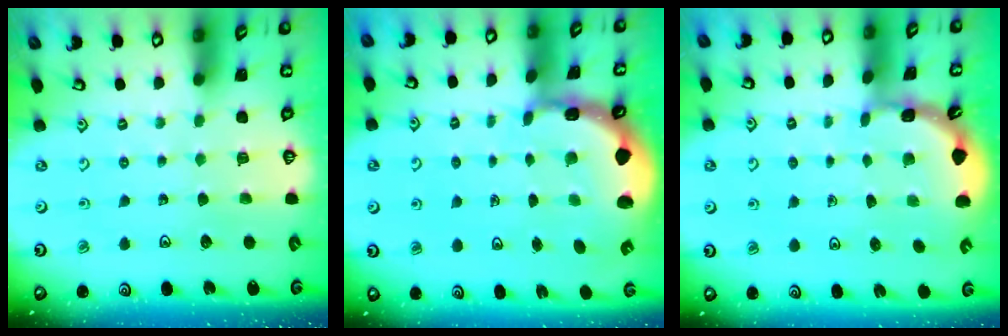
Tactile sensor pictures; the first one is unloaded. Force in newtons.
{"total": 2.2, "press": 2.0, "slide": 1.0}
{"total": 1.7, "press": 1.6, "slide": 0.1}